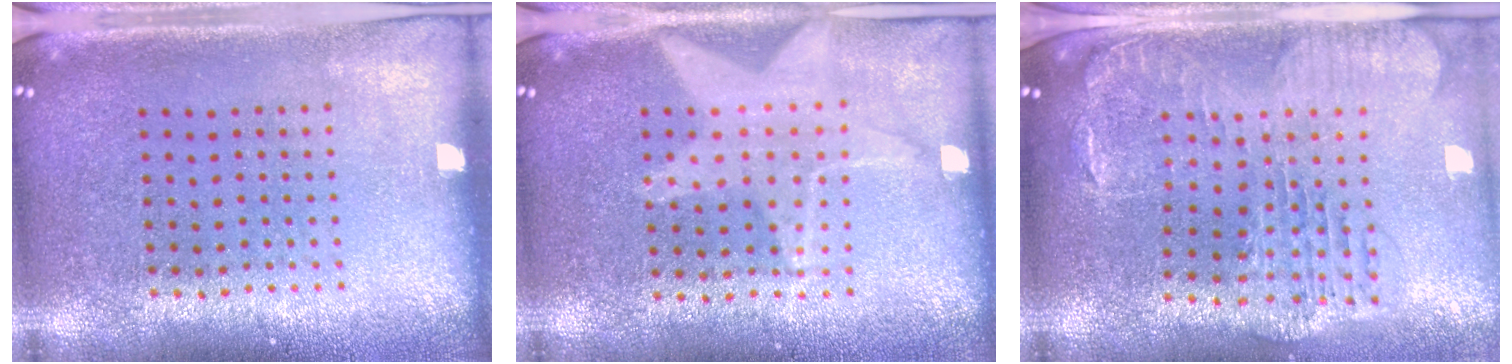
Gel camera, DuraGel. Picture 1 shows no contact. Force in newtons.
{"total": 1.1, "press": 1.1, "slide": 0.1}
{"total": 1.8, "press": 1.6, "slide": 0.7}